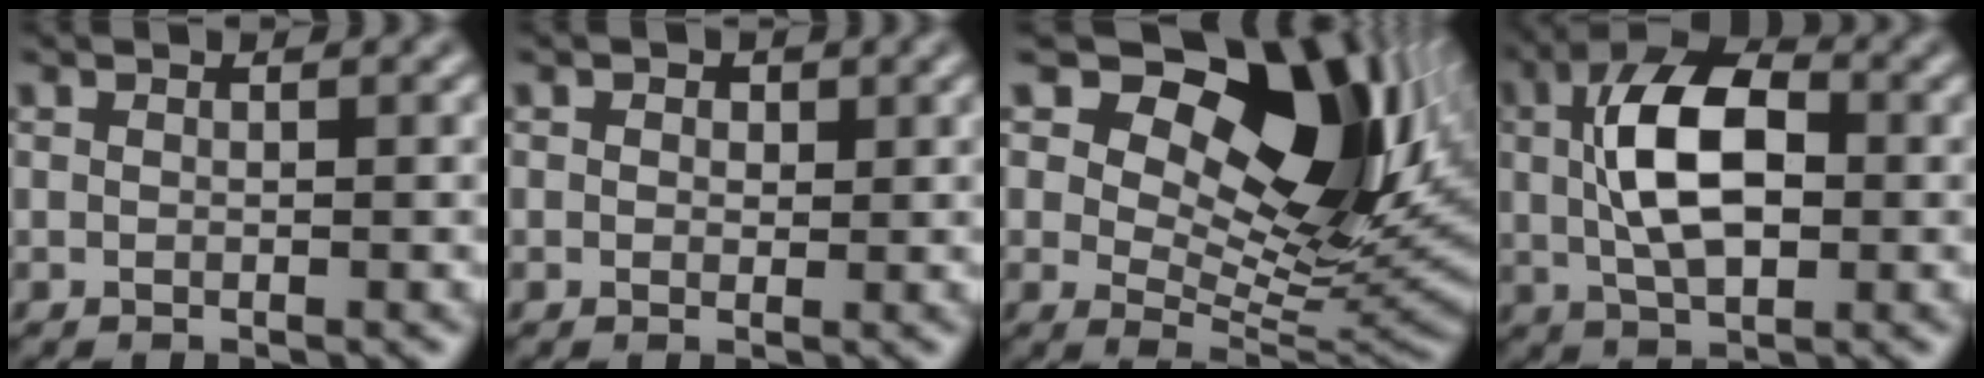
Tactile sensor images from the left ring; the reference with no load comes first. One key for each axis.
{"total": 1.8, "fx": 0.7, "fy": 1.4, "fz": 0.8, "tx": -0.013, "ty": 0.011, "tz": 0.002}
{"total": 14.2, "fx": 6.4, "fy": 7.5, "fz": 10.2, "tx": -0.148, "ty": 0.014, "tz": 0.111}
{"total": 8.2, "fx": 0.4, "fy": 4.5, "fz": 6.8, "tx": -0.130, "ty": 0.018, "tz": 0.001}